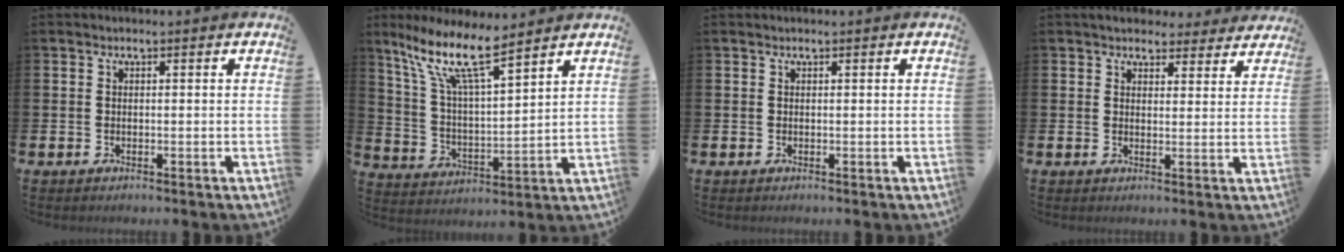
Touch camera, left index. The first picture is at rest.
{"total": 11.4, "force": [8.8, 2.8, 6.8], "torque": [-0.153, -0.032, 0.151]}
{"total": 0.0}
{"total": 4.2, "force": [4.0, 1.4, 0.0], "torque": [0.000, -0.025, 0.071]}